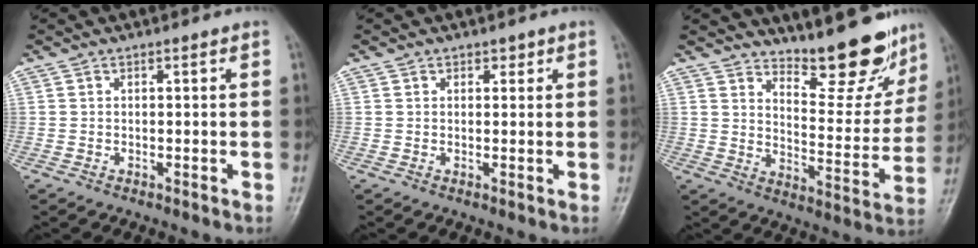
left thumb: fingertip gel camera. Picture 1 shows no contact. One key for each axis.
{"total": 1.2, "fx": 0.8, "fy": 0.8, "fz": 0.3, "tx": 0.008, "ty": -0.005, "tz": 0.009}
{"total": 14.7, "fx": 12.6, "fy": 4.2, "fz": 6.2, "tx": -0.056, "ty": -0.106, "tz": 0.180}